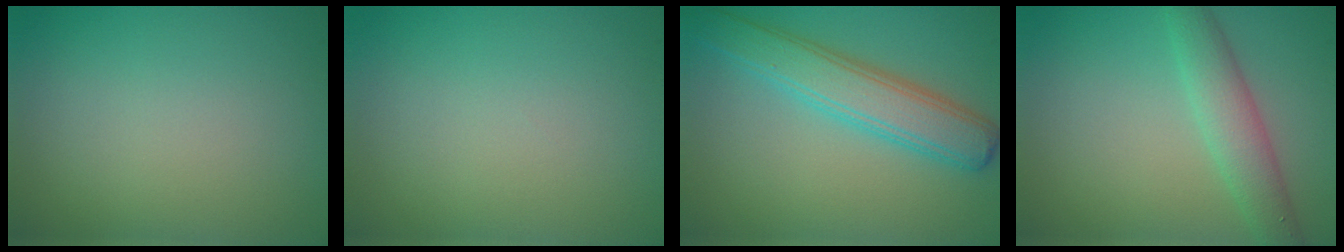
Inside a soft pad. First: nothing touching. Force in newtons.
{"total": 0.0}
{"total": 4.8, "press": 4.8, "slide": 0.3}
{"total": 3.2, "press": 3.2, "slide": 0.0}